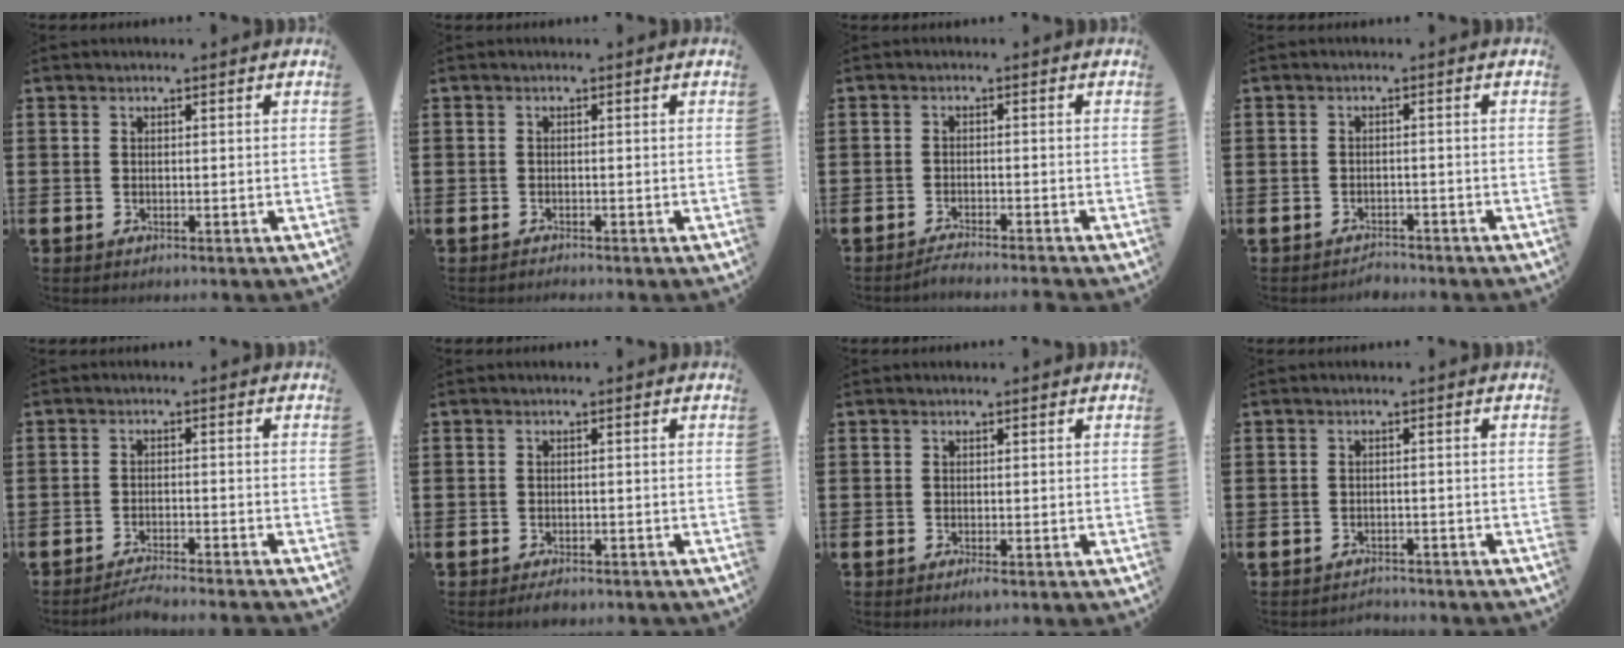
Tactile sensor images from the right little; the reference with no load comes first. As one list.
[{"total": 0.5, "force": [-0.5, 0.0, 0.1], "torque": [-0.002, -0.003, -0.011]}, {"total": 1.6, "force": [-1.5, -0.3, 0.5], "torque": [-0.007, 0.002, -0.029]}, {"total": 1.4, "force": [-1.4, 0.1, -0.1], "torque": [-0.004, 0.004, -0.031]}, {"total": 2.4, "force": [-2.3, -0.3, 0.7], "torque": [-0.010, 0.003, -0.045]}, {"total": 1.0, "force": [-0.9, 0.2, 0.3], "torque": [-0.008, -0.001, -0.019]}, {"total": 0.9, "force": [-0.3, 0.1, 0.8], "torque": [-0.014, -0.002, -0.005]}, {"total": 1.4, "force": [-1.4, 0.0, -0.1], "torque": [-0.002, 0.003, -0.031]}]